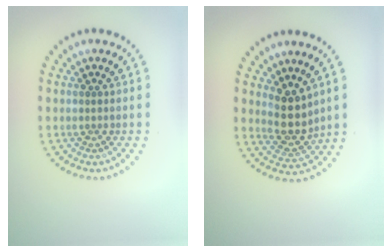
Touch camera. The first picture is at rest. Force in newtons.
{"total": 3.5, "press": 2.8, "slide": 2.1}